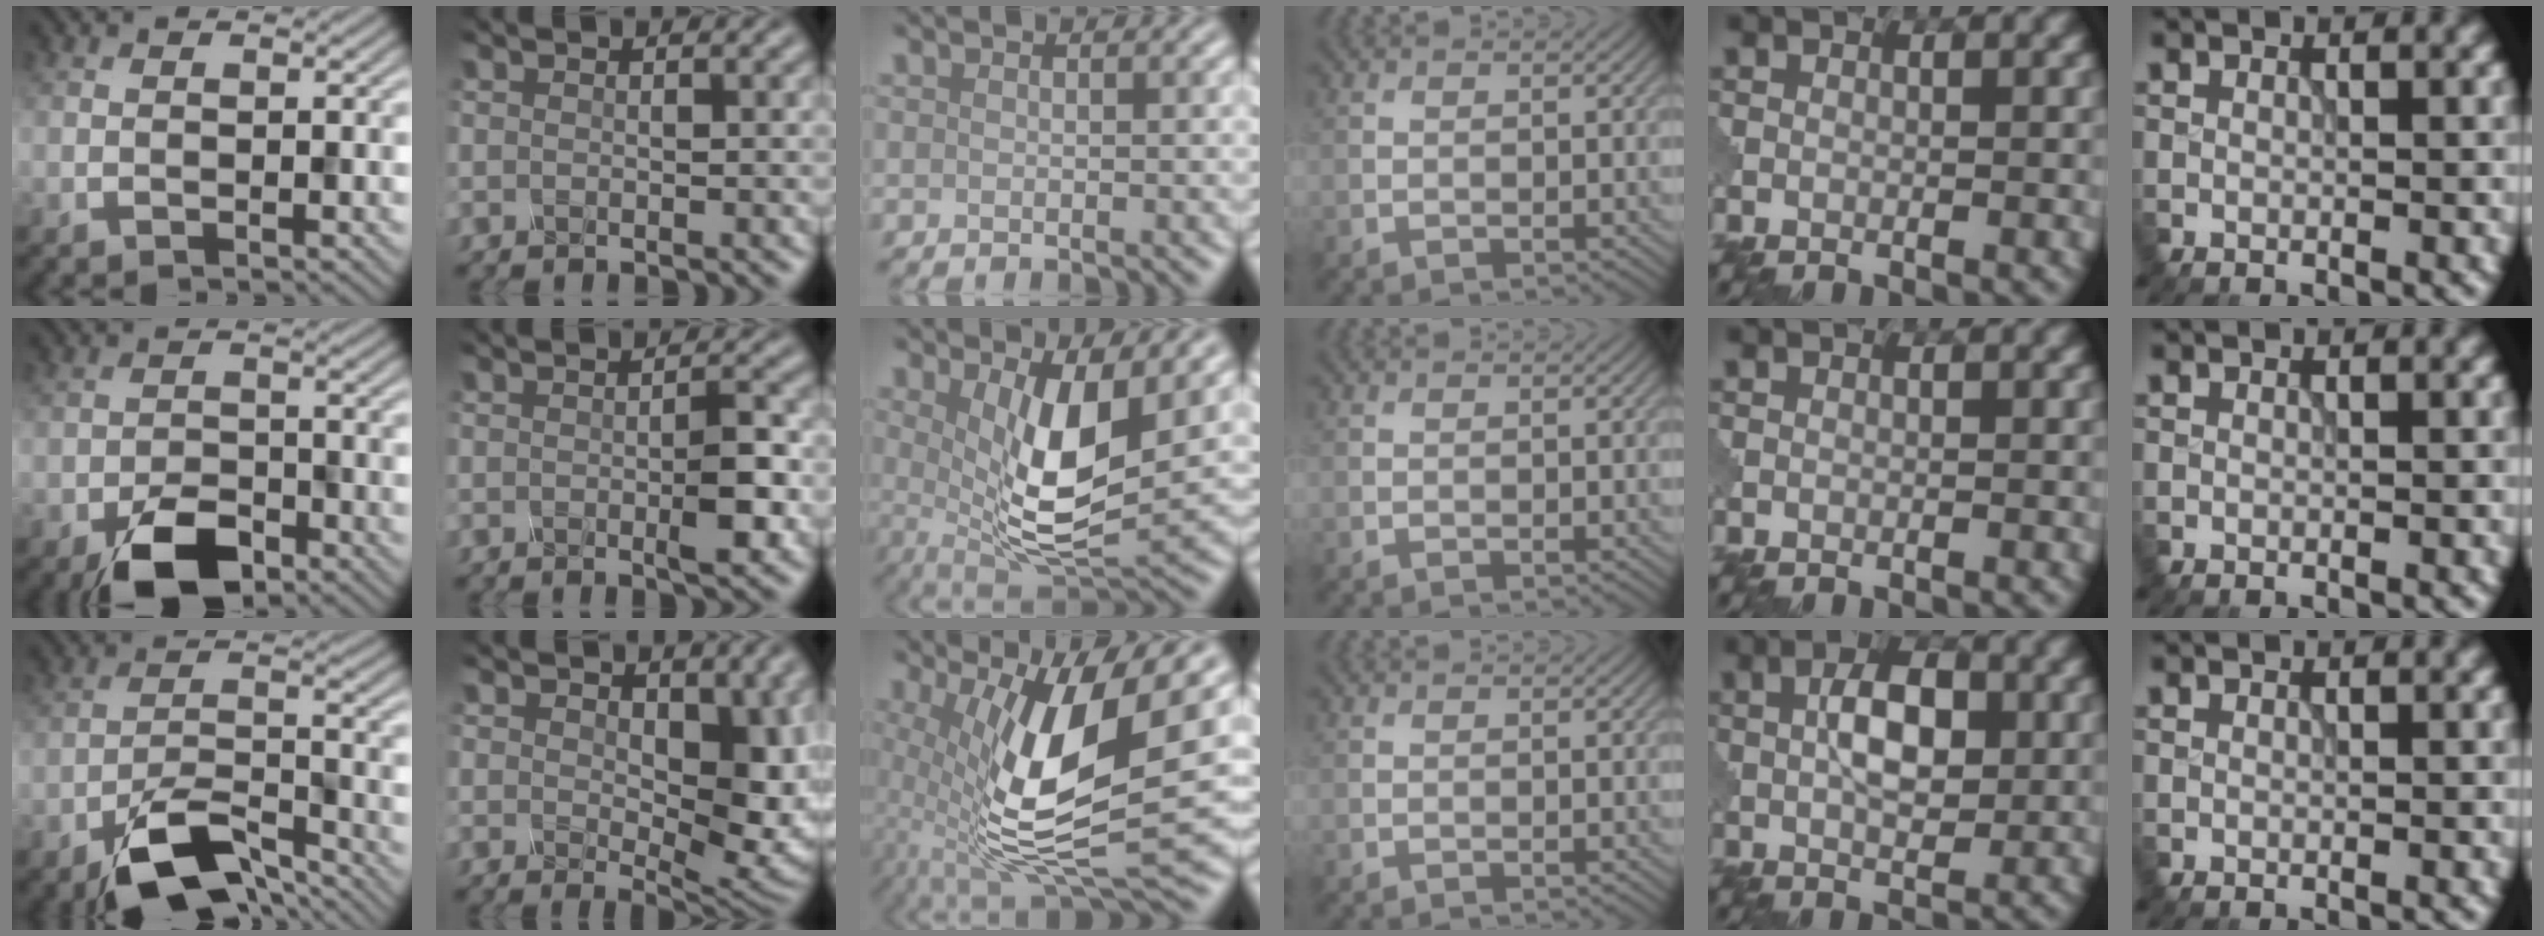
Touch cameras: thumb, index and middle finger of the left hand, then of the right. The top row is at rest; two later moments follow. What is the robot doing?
{"motion": "press", "object": "mechanical pencil"}